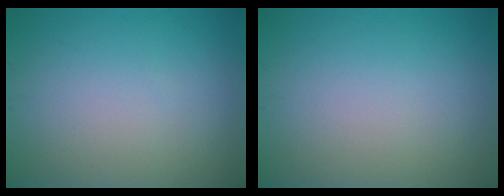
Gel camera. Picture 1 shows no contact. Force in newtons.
{"total": 0.0}